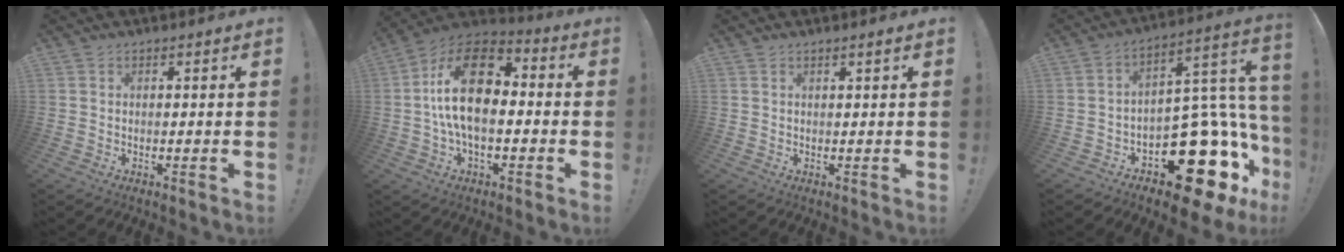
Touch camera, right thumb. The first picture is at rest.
{"total": 20.4, "force": [1.0, 12.1, 16.4], "torque": [-0.285, 0.011, 0.018]}
{"total": 1.3, "force": [0.7, -0.1, 1.0], "torque": [-0.019, 0.000, 0.012]}
{"total": 22.2, "force": [-9.5, 11.9, 16.1], "torque": [-0.181, 0.046, -0.137]}